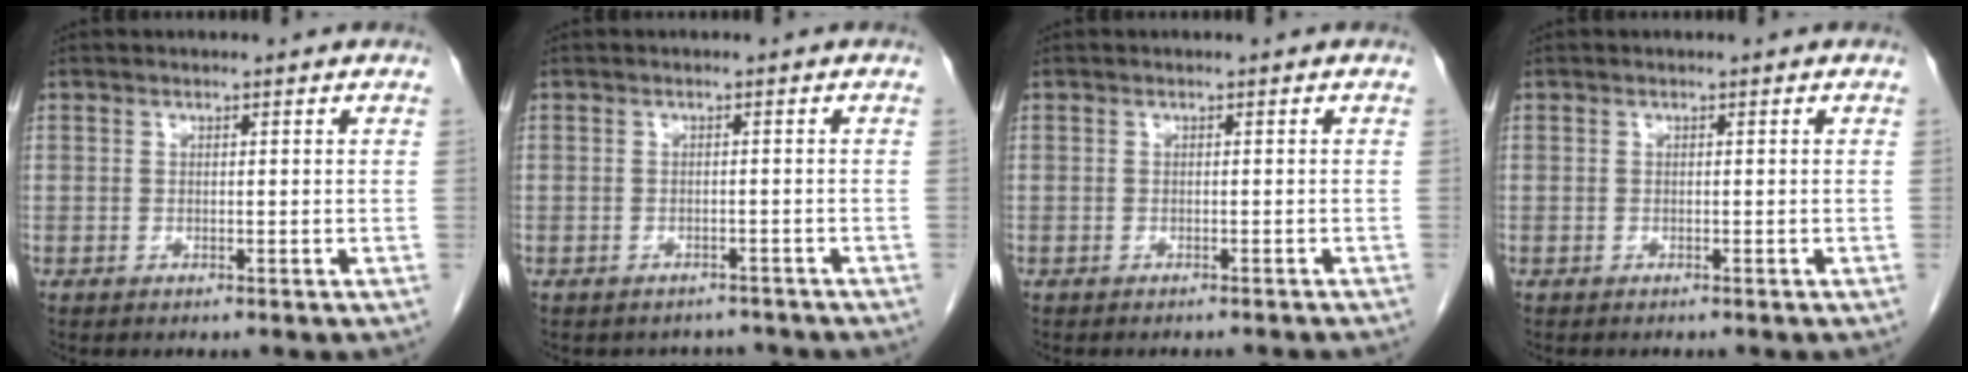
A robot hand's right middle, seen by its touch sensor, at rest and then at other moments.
{"total": 4.1, "force": [-3.7, 1.8, -0.1], "torque": [0.004, 0.007, -0.044]}
{"total": 3.1, "force": [-3.0, 0.3, 0.7], "torque": [-0.012, -0.010, -0.034]}
{"total": 0.6, "force": [-0.5, 0.1, 0.2], "torque": [-0.005, -0.001, -0.008]}